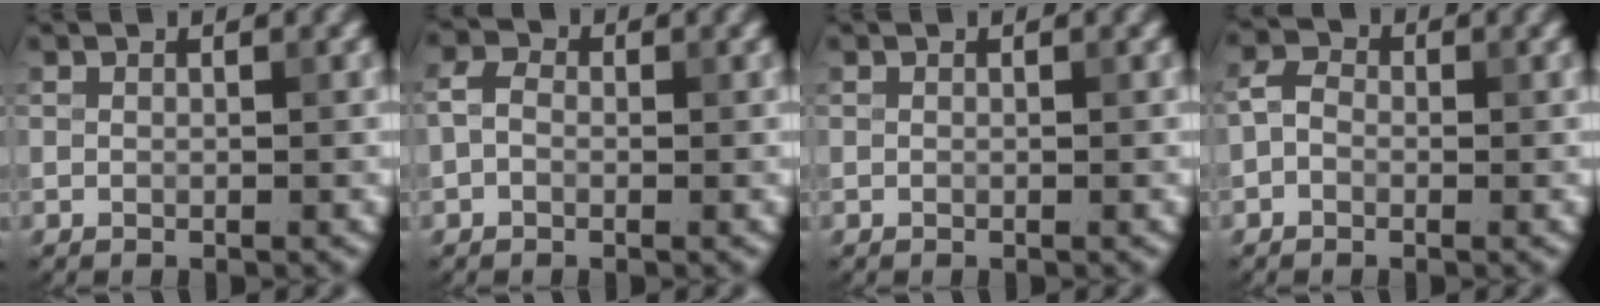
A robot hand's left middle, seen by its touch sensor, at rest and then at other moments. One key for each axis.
{"total": 1.9, "fx": -0.4, "fy": 1.4, "fz": 1.1, "tx": -0.022, "ty": 0.007, "tz": -0.017}
{"total": 0.0}
{"total": 2.0, "fx": -0.6, "fy": 1.5, "fz": 1.1, "tx": -0.018, "ty": 0.007, "tz": -0.021}